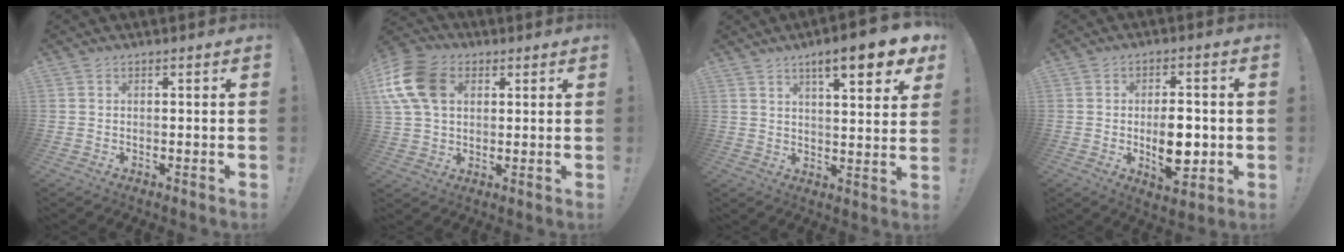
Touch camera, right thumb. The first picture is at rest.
{"total": 15.9, "force": [4.6, 11.6, 9.8], "torque": [-0.189, -0.006, 0.093]}
{"total": 11.3, "force": [6.5, 2.1, 8.9], "torque": [-0.122, -0.036, 0.099]}
{"total": 11.0, "force": [-1.5, 5.5, 9.4], "torque": [-0.146, -0.004, -0.026]}